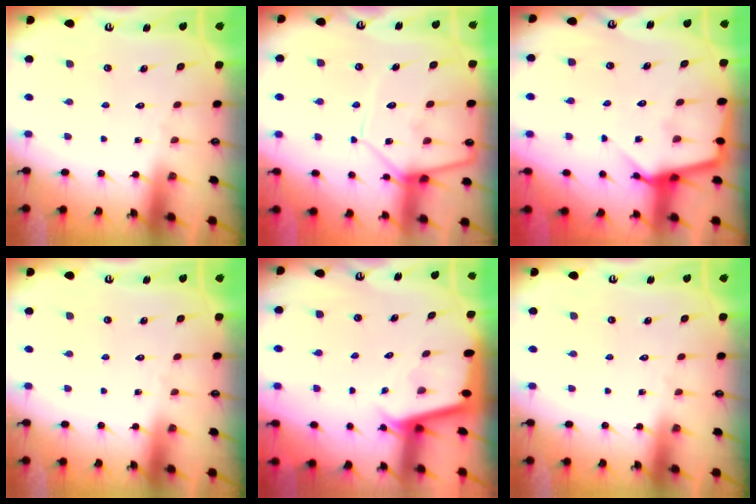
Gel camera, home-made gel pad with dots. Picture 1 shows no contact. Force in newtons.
{"total": 13.0, "press": 13.0, "slide": 0.9}
{"total": 7.5, "press": 7.5, "slide": 0.6}
{"total": 0.0}
{"total": 2.3, "press": 2.3, "slide": 0.1}
{"total": 0.0}